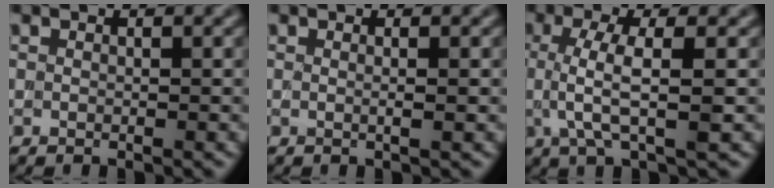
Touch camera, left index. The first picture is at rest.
{"total": 1.2, "force": [0.1, 0.4, 1.2], "torque": [-0.015, 0.002, -0.005]}
{"total": 4.5, "force": [-0.1, 1.1, 4.3], "torque": [-0.090, 0.001, -0.003]}